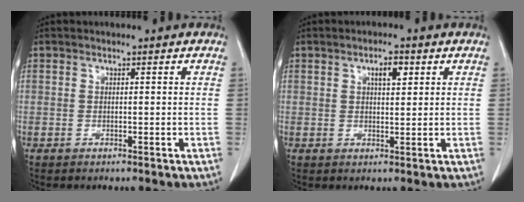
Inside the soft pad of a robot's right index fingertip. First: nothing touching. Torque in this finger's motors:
{"motor_torque": [0.21, 0.20, 0.05, 0.04]}